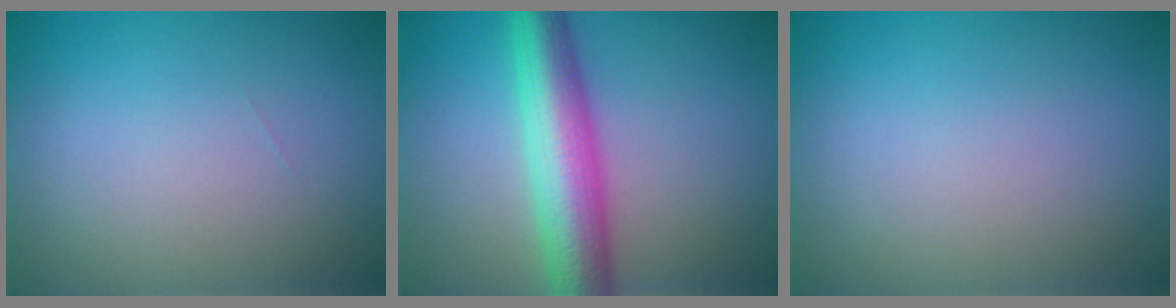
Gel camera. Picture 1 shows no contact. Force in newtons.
{"total": 7.8, "press": 7.8, "slide": 0.1}
{"total": 0.0}